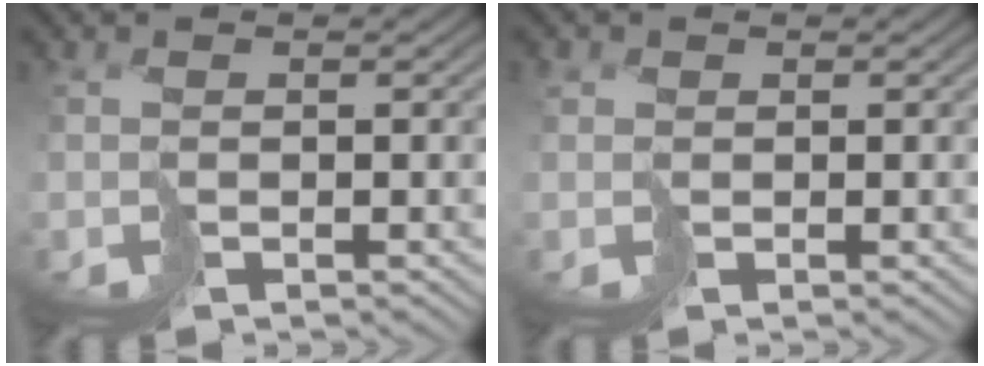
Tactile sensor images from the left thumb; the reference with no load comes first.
{"total": 1.1, "force": [0.5, 1.0, 0.2], "torque": [-0.007, 0.002, 0.007]}